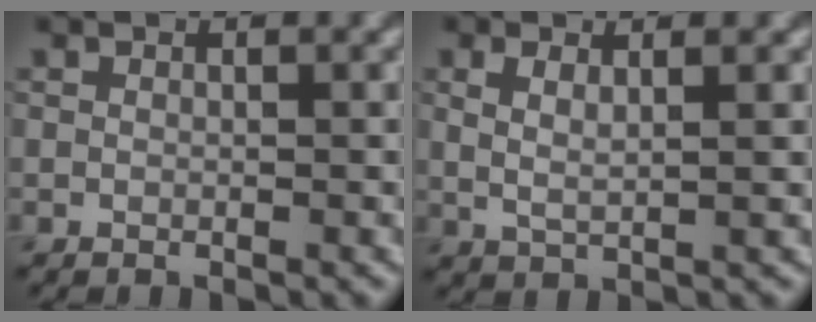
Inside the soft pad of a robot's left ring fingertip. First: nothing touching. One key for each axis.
{"total": 2.4, "fx": 1.1, "fy": 0.8, "fz": 2.0, "tx": -0.028, "ty": 0.000, "tz": 0.019}